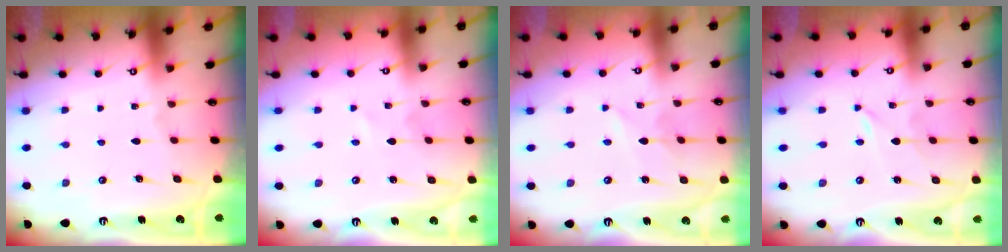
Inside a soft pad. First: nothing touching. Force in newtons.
{"total": 0.0}
{"total": 2.3, "press": 2.3, "slide": 0.2}
{"total": 0.0}